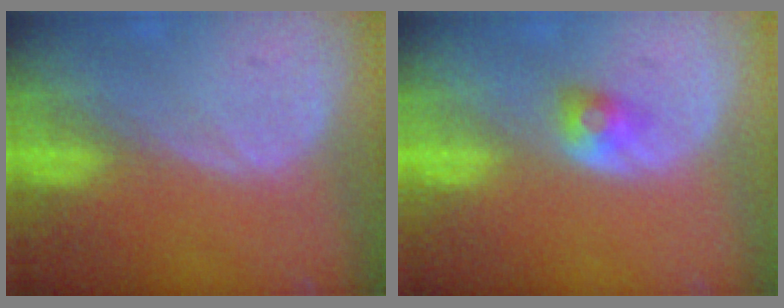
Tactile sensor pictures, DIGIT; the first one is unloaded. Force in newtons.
{"total": 2.6, "press": 2.3, "slide": 1.1}